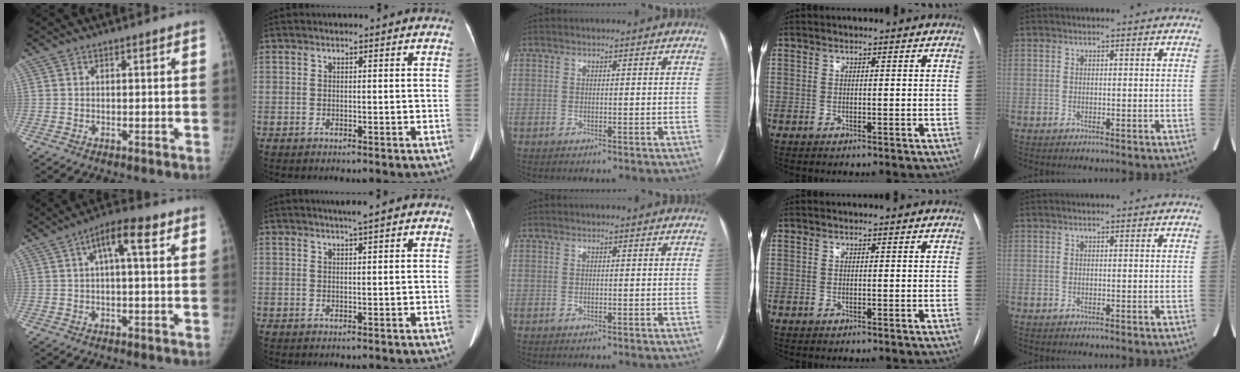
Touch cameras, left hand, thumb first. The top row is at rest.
{"thumb": {"total": 7.3, "force": [2.5, 2.3, 6.5], "torque": [-0.106, 0.023, 0.032]}, "index": {"total": 1.9, "force": [1.4, -0.6, 1.2], "torque": [-0.019, 0.002, 0.028]}}